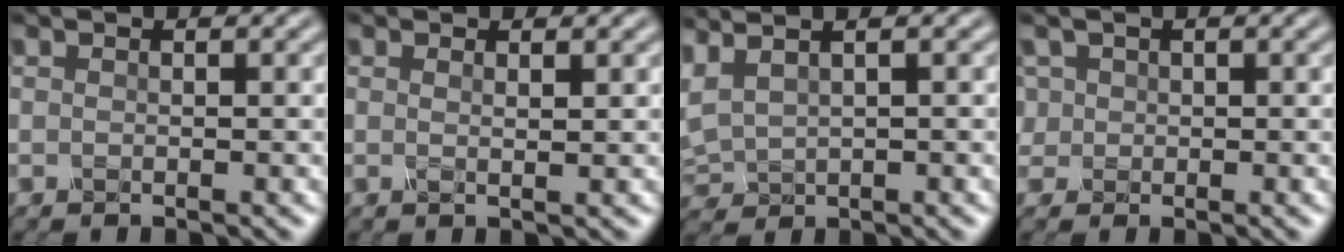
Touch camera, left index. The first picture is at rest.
{"total": 1.0, "force": [0.5, 0.3, 0.9], "torque": [-0.016, -0.002, 0.005]}
{"total": 2.3, "force": [1.4, 0.9, 1.6], "torque": [-0.059, 0.019, 0.038]}
{"total": 1.2, "force": [0.2, 1.2, 0.1], "torque": [-0.012, 0.001, 0.008]}